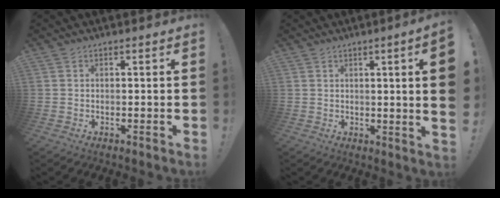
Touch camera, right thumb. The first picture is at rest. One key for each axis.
{"total": 6.1, "fx": 1.0, "fy": -0.6, "fz": 5.9, "tx": -0.079, "ty": -0.013, "tz": 0.012}